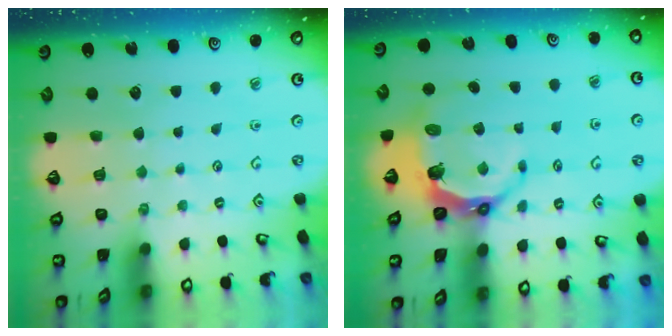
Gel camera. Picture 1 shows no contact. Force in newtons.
{"total": 6.6, "press": 5.3, "slide": 4.0}